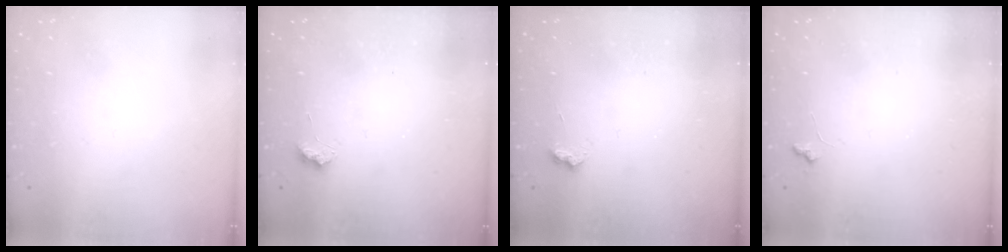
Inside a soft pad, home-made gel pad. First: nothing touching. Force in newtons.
{"total": 4.3, "press": 4.3, "slide": 0.6}
{"total": 4.0, "press": 3.9, "slide": 0.5}
{"total": 5.8, "press": 5.8, "slide": 0.7}